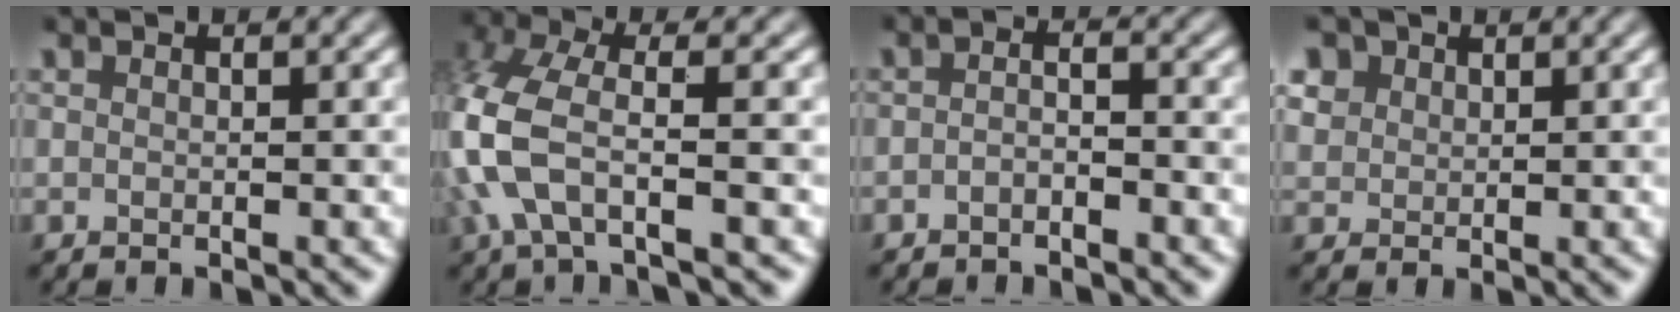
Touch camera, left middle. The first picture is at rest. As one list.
[{"total": 6.4, "force": [-2.3, 2.6, 5.4], "torque": [-0.141, 0.005, -0.058]}, {"total": 1.4, "force": [-1.0, 0.4, 0.8], "torque": [-0.017, 0.002, -0.023]}, {"total": 3.0, "force": [1.8, 2.3, 1.0], "torque": [-0.035, 0.007, 0.038]}]